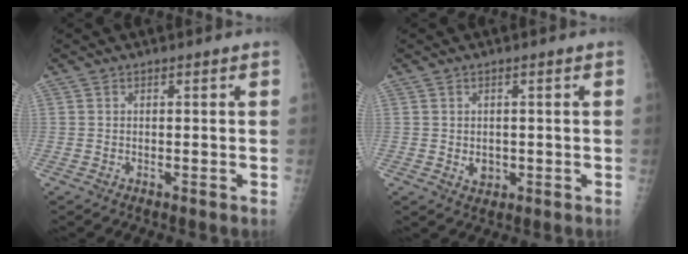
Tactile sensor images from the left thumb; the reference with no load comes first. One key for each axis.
{"total": 2.4, "fx": -0.2, "fy": 1.9, "fz": 1.4, "tx": -0.012, "ty": -0.001, "tz": 0.004}